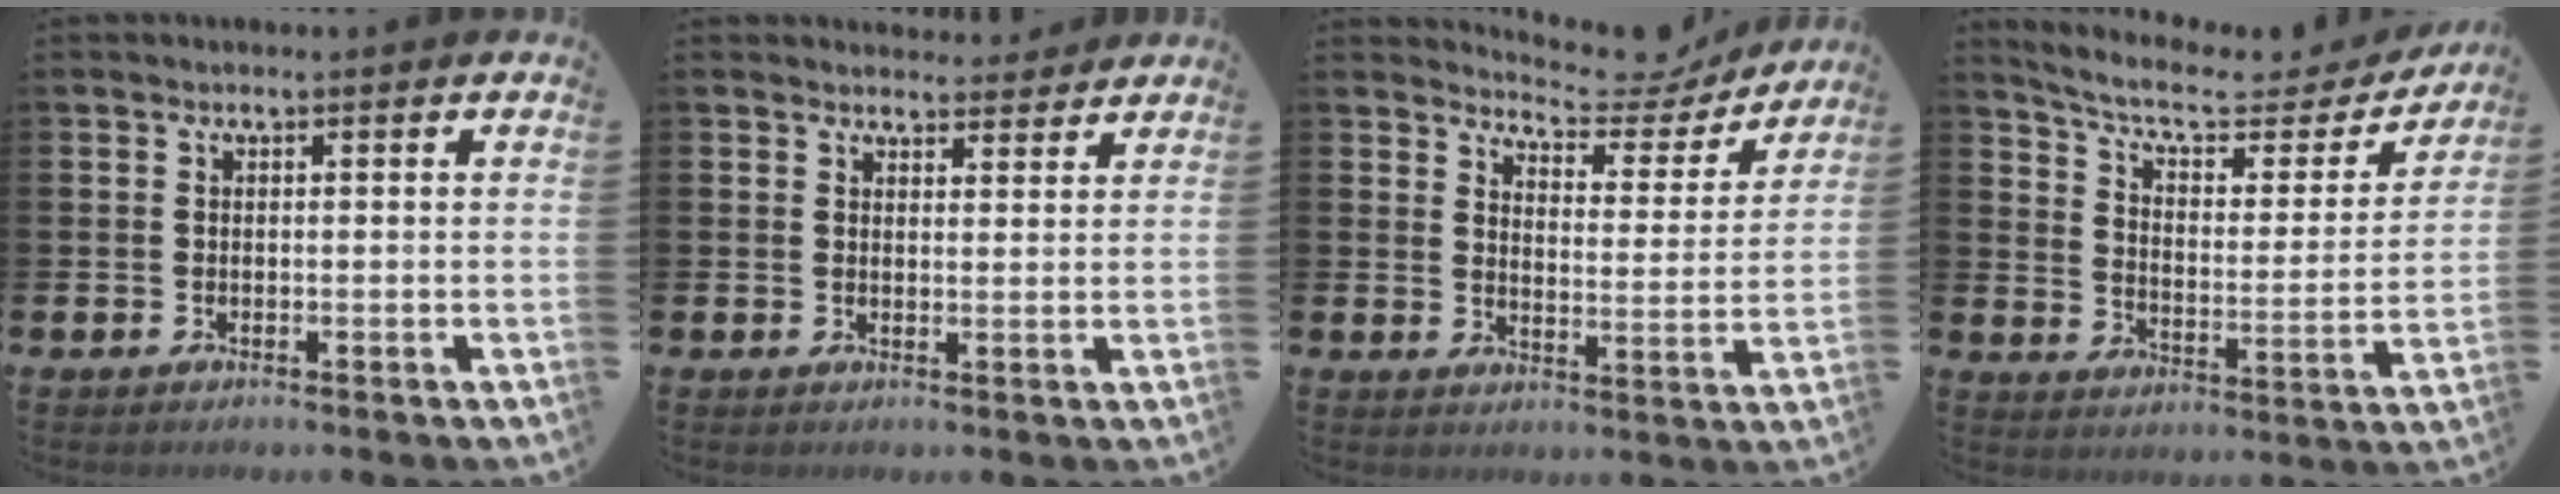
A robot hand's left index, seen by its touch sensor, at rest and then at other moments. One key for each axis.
{"total": 3.0, "fx": 2.9, "fy": 0.7, "fz": -0.1, "tx": 0.006, "ty": -0.018, "tz": 0.052}
{"total": 6.0, "fx": 5.8, "fy": 1.3, "fz": 0.7, "tx": -0.028, "ty": -0.047, "tz": 0.098}
{"total": 8.5, "fx": 7.2, "fy": 2.7, "fz": 3.5, "tx": -0.093, "ty": -0.045, "tz": 0.120}